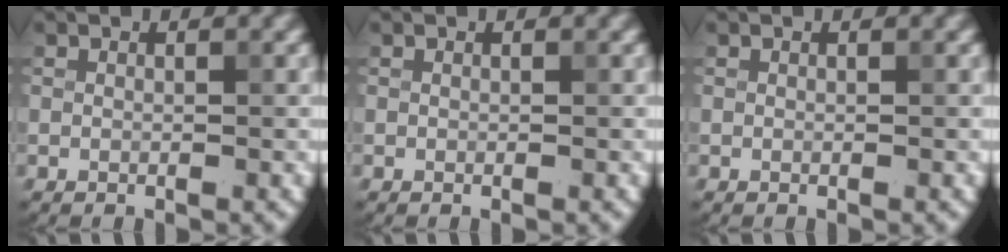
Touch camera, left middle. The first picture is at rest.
{"total": 0.0}
{"total": 0.0}